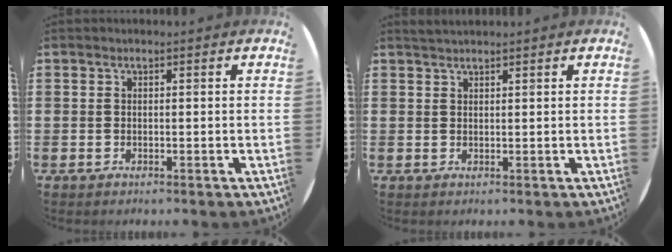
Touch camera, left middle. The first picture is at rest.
{"total": 1.2, "force": [1.2, 0.0, 0.1], "torque": [-0.003, 0.002, 0.022]}